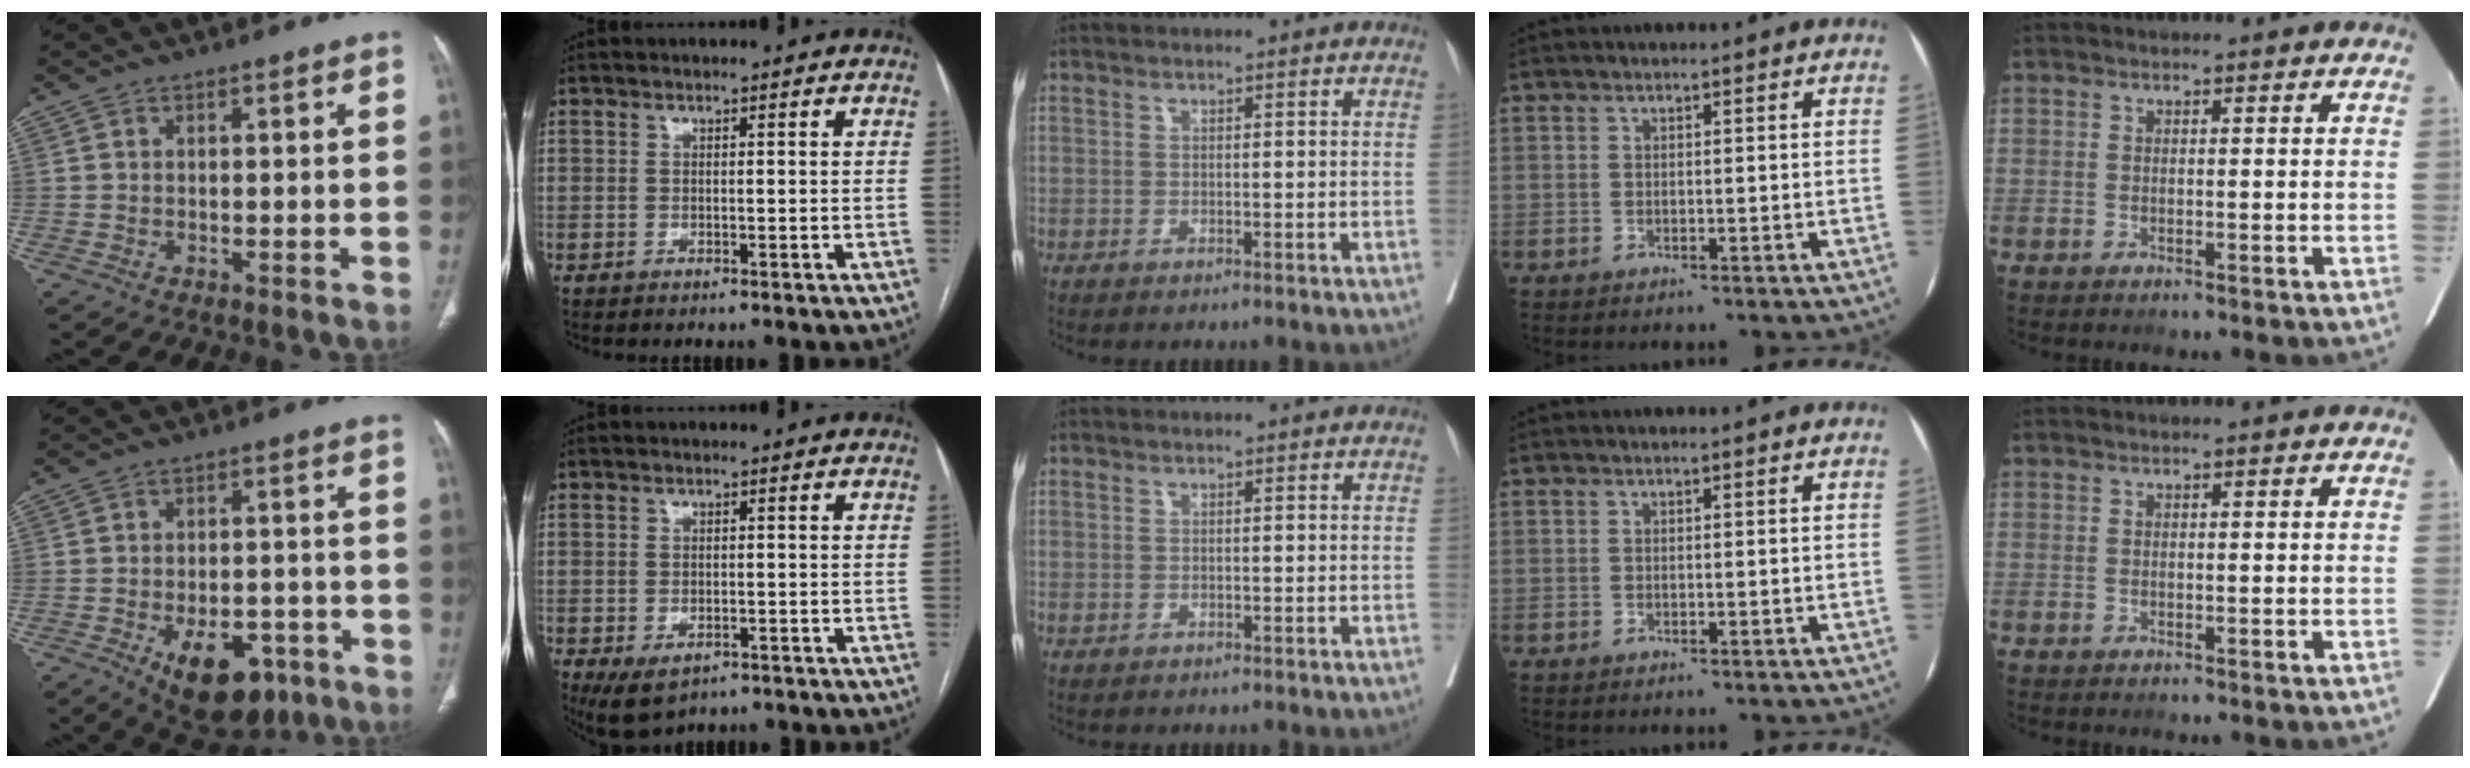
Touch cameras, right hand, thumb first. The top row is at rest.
{"thumb": {"total": 12.8, "force": [-6.3, 7.2, 8.5], "torque": [-0.098, 0.022, -0.080]}, "index": {"total": 5.0, "force": [-2.6, 2.9, 3.1], "torque": [-0.060, -0.009, -0.033]}}